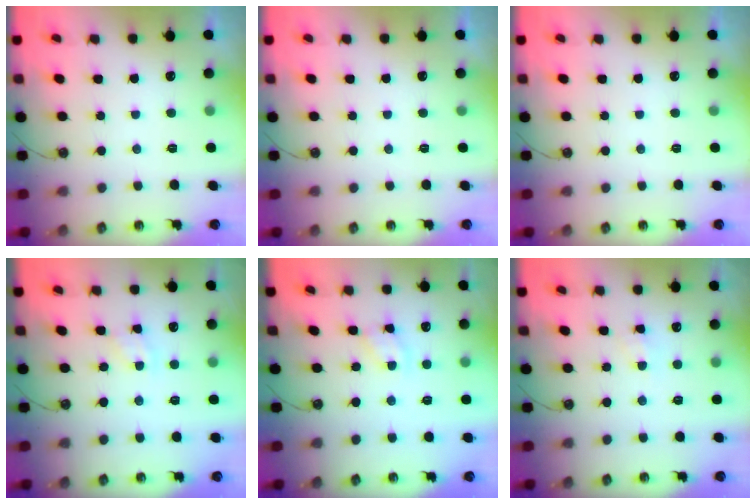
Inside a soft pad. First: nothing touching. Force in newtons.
{"total": 0.0}
{"total": 0.0}
{"total": 2.8, "press": 2.8, "slide": 0.4}
{"total": 3.7, "press": 3.7, "slide": 0.5}
{"total": 4.2, "press": 4.1, "slide": 0.6}